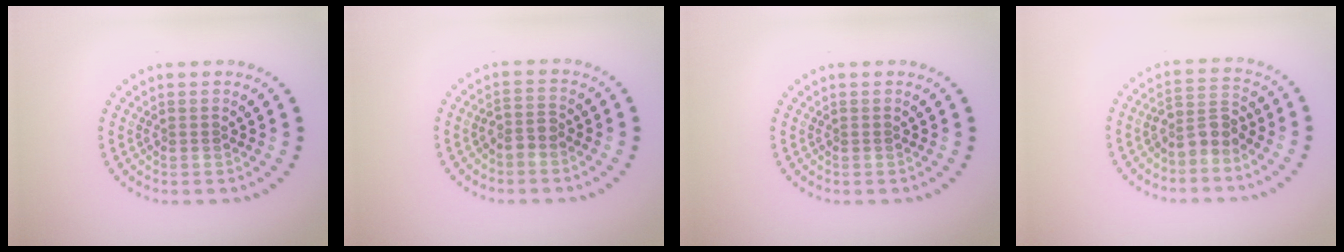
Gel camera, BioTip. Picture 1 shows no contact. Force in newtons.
{"total": 1.4, "press": 1.2, "slide": 0.8}
{"total": 0.0}
{"total": 2.6, "press": 2.0, "slide": 1.6}